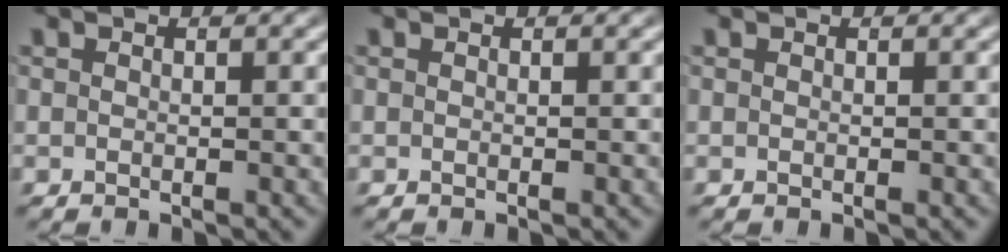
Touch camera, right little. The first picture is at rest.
{"total": 0.0}
{"total": 0.0}